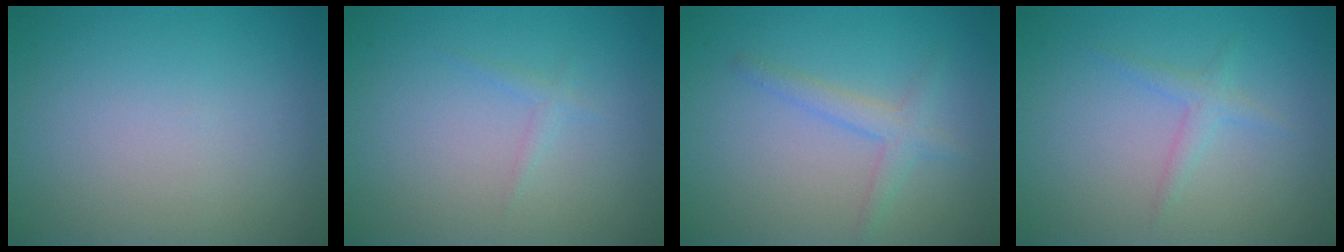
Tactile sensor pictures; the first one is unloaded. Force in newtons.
{"total": 0.8, "press": 0.8, "slide": 0.1}
{"total": 2.0, "press": 2.0, "slide": 0.1}
{"total": 1.4, "press": 1.4, "slide": 0.0}